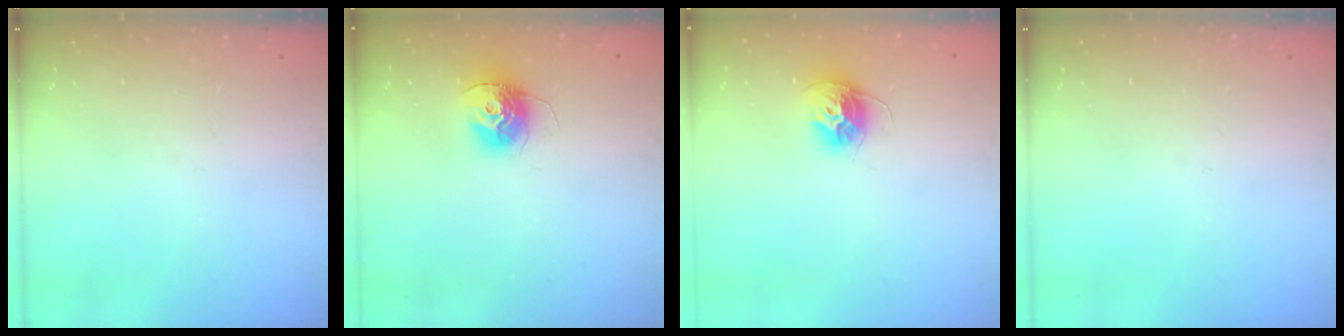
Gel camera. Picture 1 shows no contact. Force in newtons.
{"total": 12.3, "press": 12.3, "slide": 1.0}
{"total": 10.3, "press": 10.3, "slide": 0.4}
{"total": 0.0}